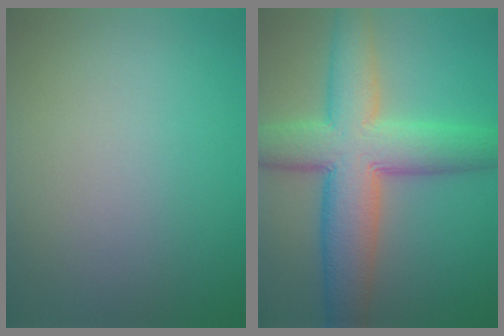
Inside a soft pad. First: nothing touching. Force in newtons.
{"total": 10.0, "press": 10.0, "slide": 0.4}